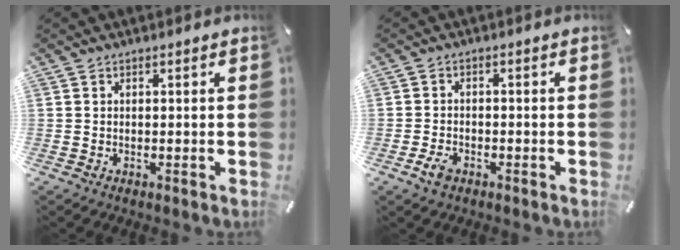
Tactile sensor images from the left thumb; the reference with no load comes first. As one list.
[{"total": 3.4, "force": [-2.0, 2.0, 1.8], "torque": [-0.045, 0.004, -0.040]}]